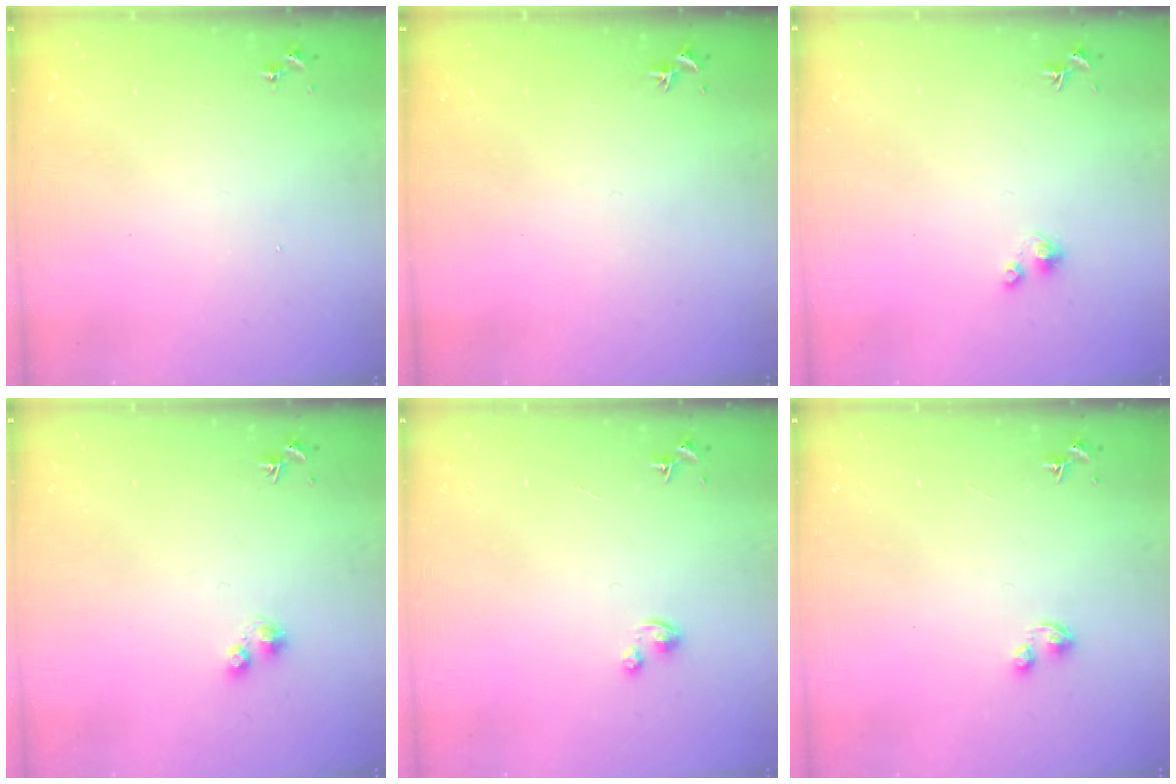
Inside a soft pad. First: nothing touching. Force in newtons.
{"total": 0.0}
{"total": 2.8, "press": 2.8, "slide": 0.3}
{"total": 2.4, "press": 2.3, "slide": 0.3}
{"total": 2.5, "press": 2.5, "slide": 0.2}
{"total": 2.8, "press": 2.7, "slide": 0.4}